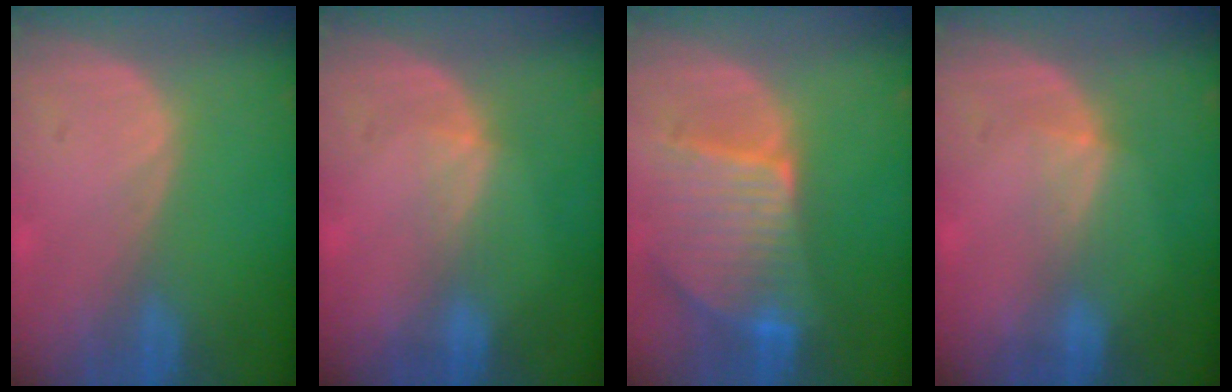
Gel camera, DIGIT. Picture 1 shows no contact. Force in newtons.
{"total": 2.1, "press": 1.7, "slide": 1.2}
{"total": 9.5, "press": 8.4, "slide": 4.5}
{"total": 2.4, "press": 2.1, "slide": 1.2}